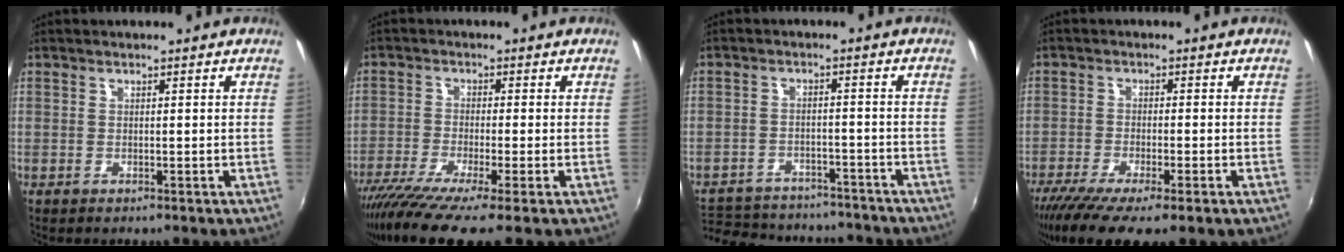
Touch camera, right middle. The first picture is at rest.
{"total": 9.8, "force": [-7.3, 0.0, 6.6], "torque": [-0.147, -0.046, -0.131]}
{"total": 20.7, "force": [-17.3, 8.4, 7.6], "torque": [-0.174, 0.013, -0.232]}
{"total": 11.1, "force": [-7.7, 1.9, 7.7], "torque": [-0.159, -0.049, -0.129]}